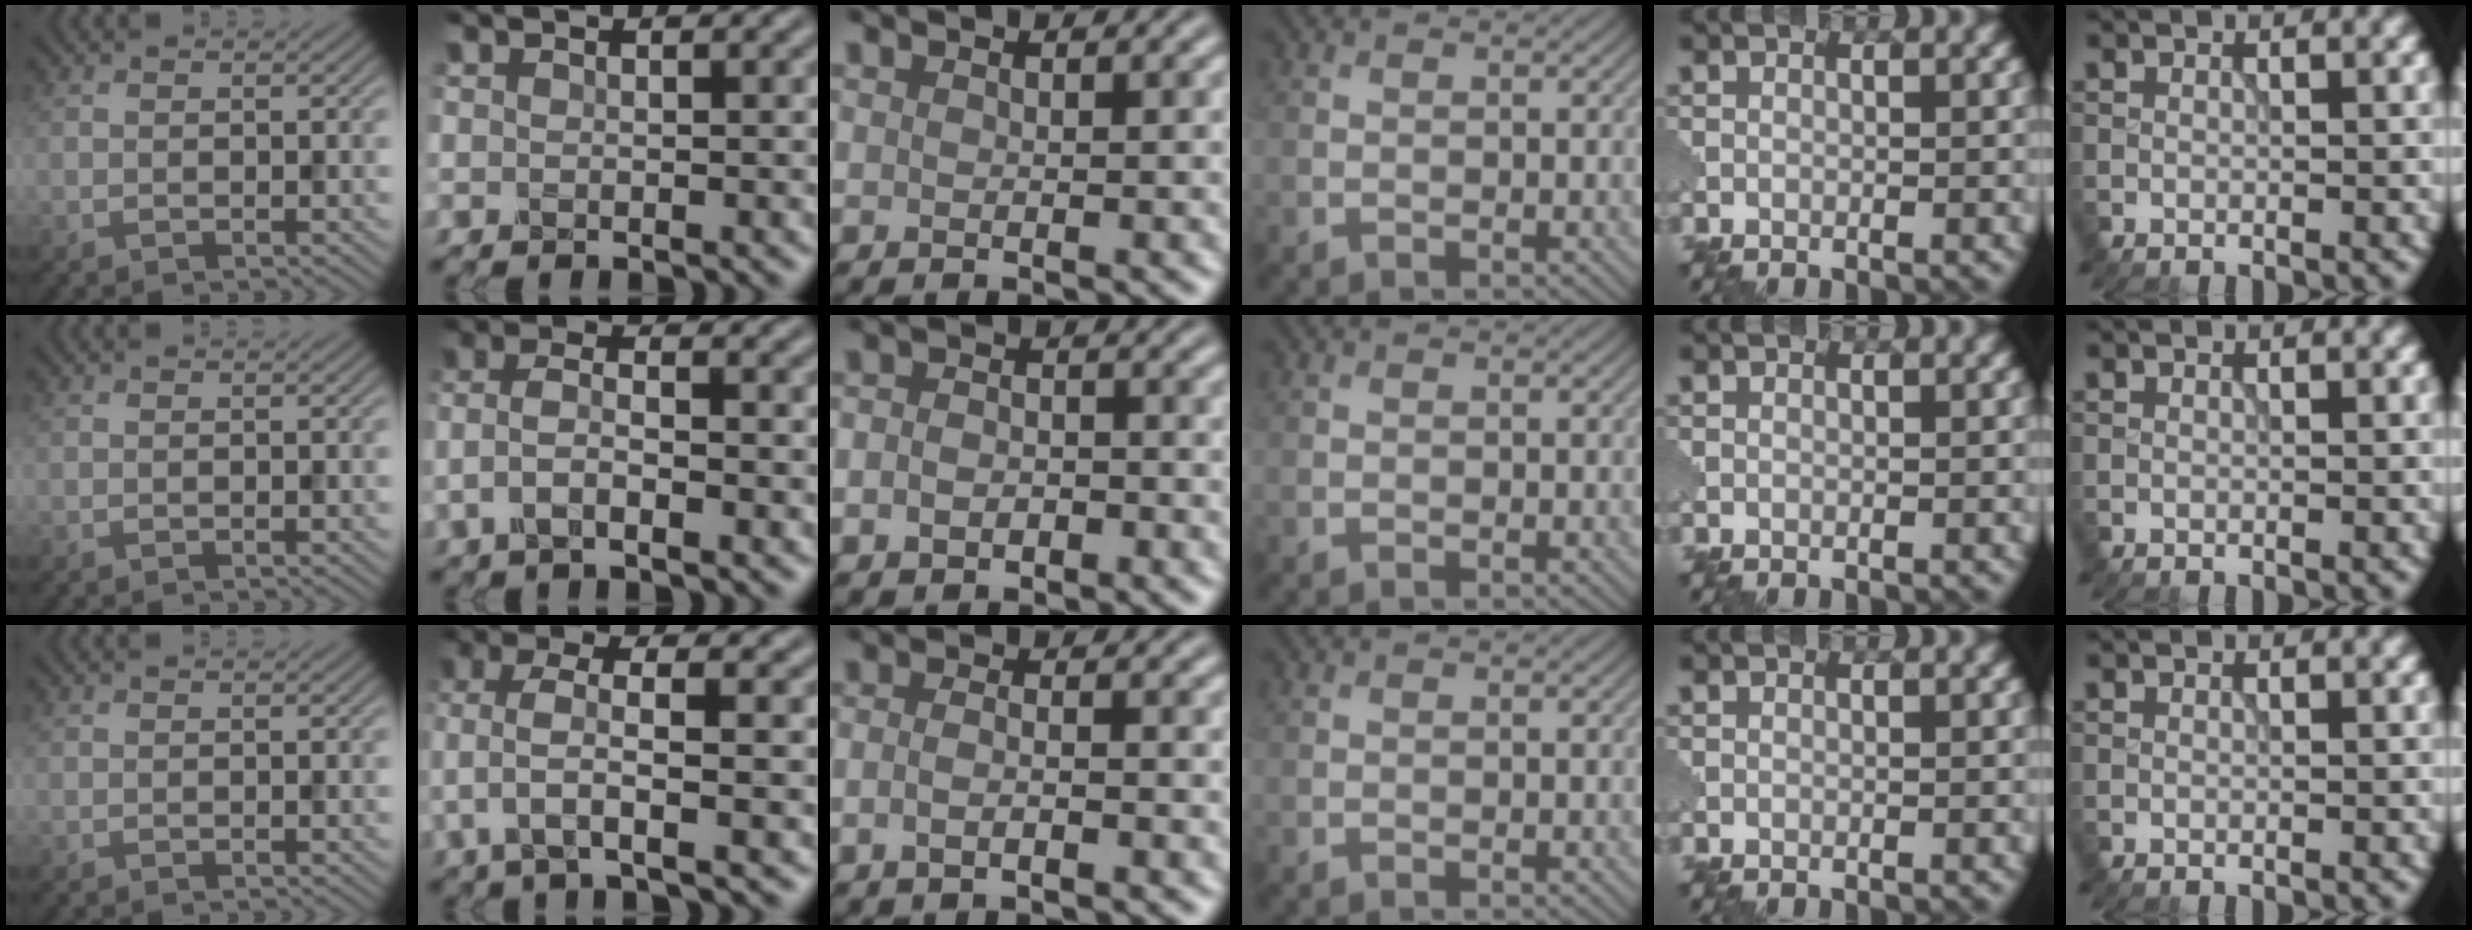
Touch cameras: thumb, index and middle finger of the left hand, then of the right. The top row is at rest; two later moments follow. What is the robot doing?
{"motion": "extract", "object": "pin"}